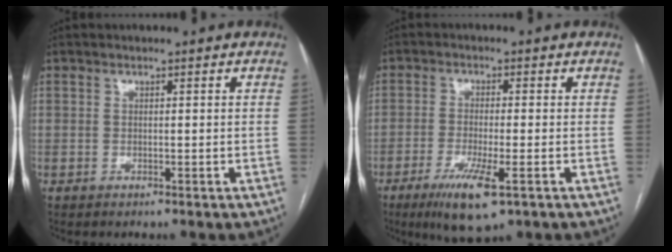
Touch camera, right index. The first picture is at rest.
{"total": 8.1, "force": [-4.1, 1.2, 6.8], "torque": [-0.130, -0.021, -0.066]}